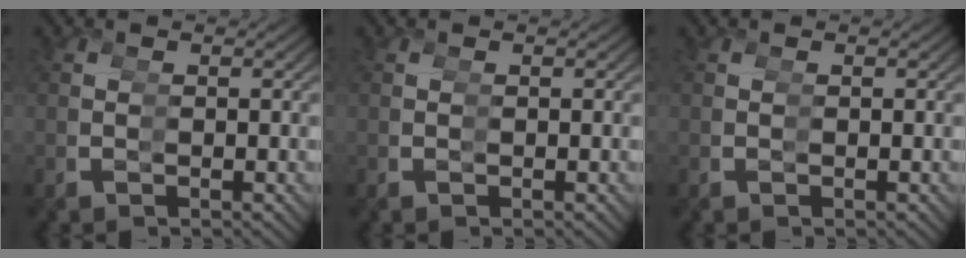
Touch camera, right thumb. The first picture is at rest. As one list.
[{"total": 0.0}, {"total": 0.0}]